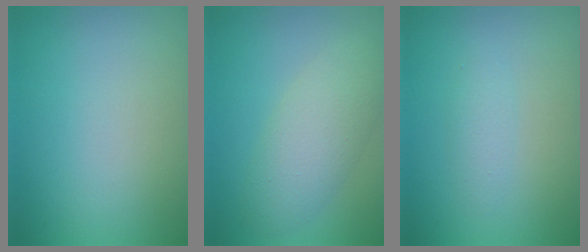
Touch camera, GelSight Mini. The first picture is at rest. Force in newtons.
{"total": 4.4, "press": 4.4, "slide": 0.0}
{"total": 1.4, "press": 1.4, "slide": 0.1}